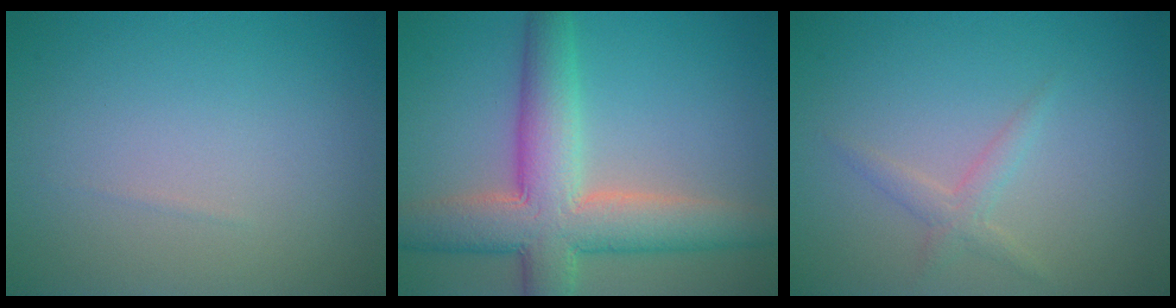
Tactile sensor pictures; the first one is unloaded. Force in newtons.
{"total": 8.7, "press": 8.7, "slide": 0.5}
{"total": 1.5, "press": 1.5, "slide": 0.1}